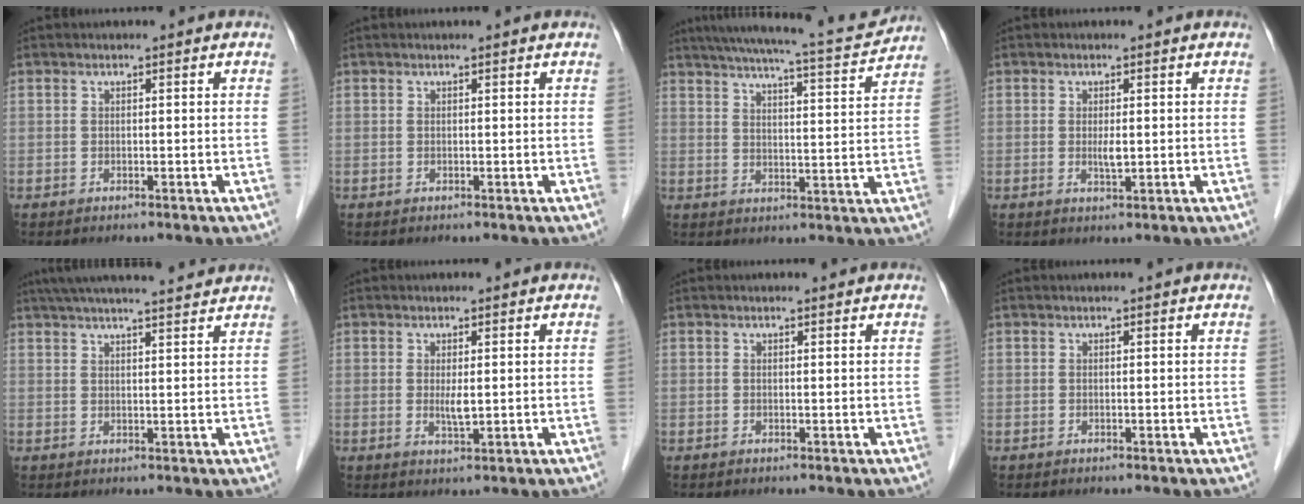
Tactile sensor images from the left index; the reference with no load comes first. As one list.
[{"total": 0.8, "force": [0.8, 0.0, 0.4], "torque": [-0.007, 0.006, 0.009]}, {"total": 15.3, "force": [13.9, 0.4, 6.3], "torque": [-0.107, -0.008, 0.190]}, {"total": 1.6, "force": [0.0, 0.4, 1.6], "torque": [-0.033, -0.007, 0.001]}, {"total": 14.5, "force": [13.0, 1.1, 6.3], "torque": [-0.108, 0.034, 0.184]}, {"total": 2.0, "force": [0.1, 0.4, 1.9], "torque": [-0.040, -0.009, 0.006]}, {"total": 0.5, "force": [0.5, 0.0, 0.0], "torque": [-0.009, -0.004, 0.007]}, {"total": 0.5, "force": [0.5, 0.0, 0.2], "torque": [-0.005, 0.004, 0.006]}]